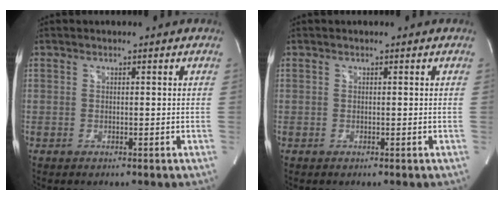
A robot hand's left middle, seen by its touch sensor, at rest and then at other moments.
{"total": 0.0}